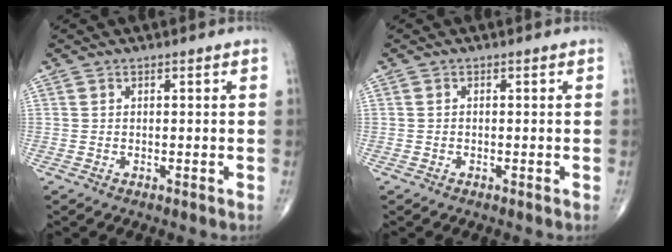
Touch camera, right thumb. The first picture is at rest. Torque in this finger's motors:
{"motor_torque": [0.01, 0.12, -0.35, 0.06, 0.02]}